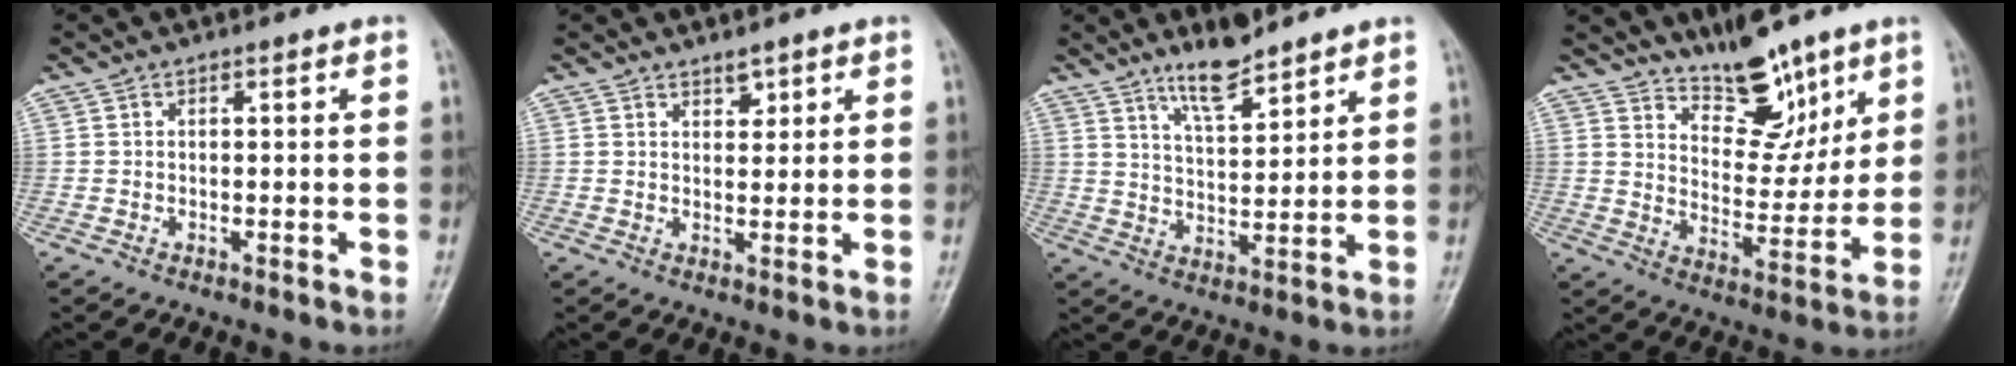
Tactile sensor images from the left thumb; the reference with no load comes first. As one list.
[{"total": 2.2, "force": [1.7, 1.1, 1.0], "torque": [-0.003, -0.012, 0.027]}, {"total": 7.6, "force": [6.1, 1.9, 4.3], "torque": [-0.062, -0.047, 0.109]}, {"total": 11.8, "force": [8.6, 5.2, 6.2], "torque": [-0.057, -0.067, 0.149]}]